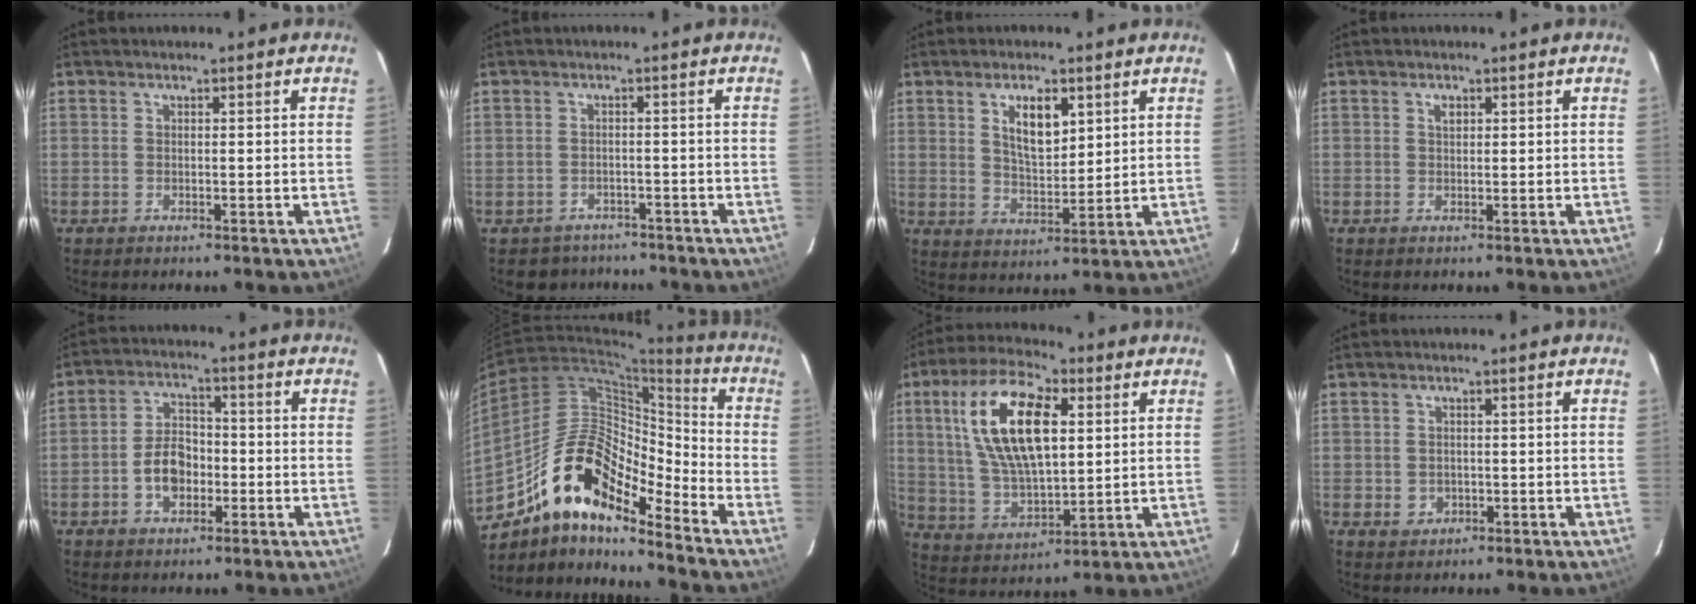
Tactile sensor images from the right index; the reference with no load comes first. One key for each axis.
{"total": 4.7, "fx": -3.6, "fy": 3.1, "fz": 0.0, "tx": -0.004, "ty": 0.023, "tz": -0.051}
{"total": 7.8, "fx": 3.4, "fy": 3.3, "fz": 6.2, "tx": -0.106, "ty": 0.003, "tz": 0.067}
{"total": 1.2, "fx": 0.5, "fy": 0.9, "fz": 0.8, "tx": -0.010, "ty": 0.005, "tz": 0.009}
{"total": 6.9, "fx": -2.4, "fy": 4.7, "fz": 4.4, "tx": -0.086, "ty": 0.020, "tz": -0.036}
{"total": 17.2, "fx": -12.7, "fy": 5.8, "fz": 10.1, "tx": -0.174, "ty": 0.012, "tz": -0.242}
{"total": 18.5, "fx": 5.3, "fy": 8.3, "fz": 15.6, "tx": -0.304, "ty": 0.017, "tz": 0.106}
{"total": 2.3, "fx": -0.4, "fy": 2.2, "fz": 0.7, "tx": -0.012, "ty": 0.002, "tz": 0.001}